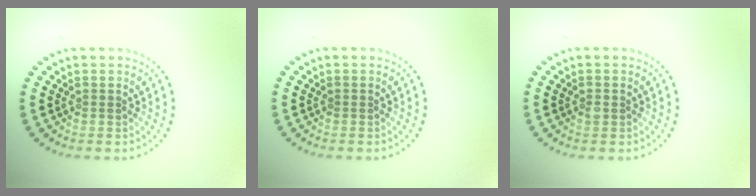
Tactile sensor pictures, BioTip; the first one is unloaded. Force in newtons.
{"total": 0.0}
{"total": 0.9, "press": 0.8, "slide": 0.1}